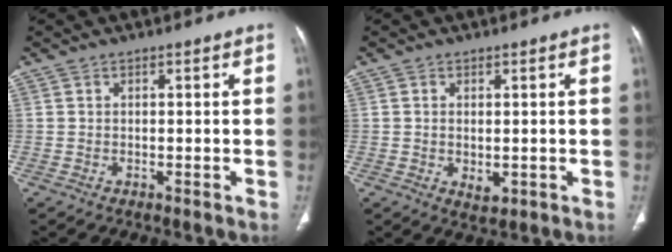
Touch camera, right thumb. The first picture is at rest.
{"total": 3.0, "force": [-0.4, 1.8, 2.3], "torque": [-0.038, -0.005, -0.001]}